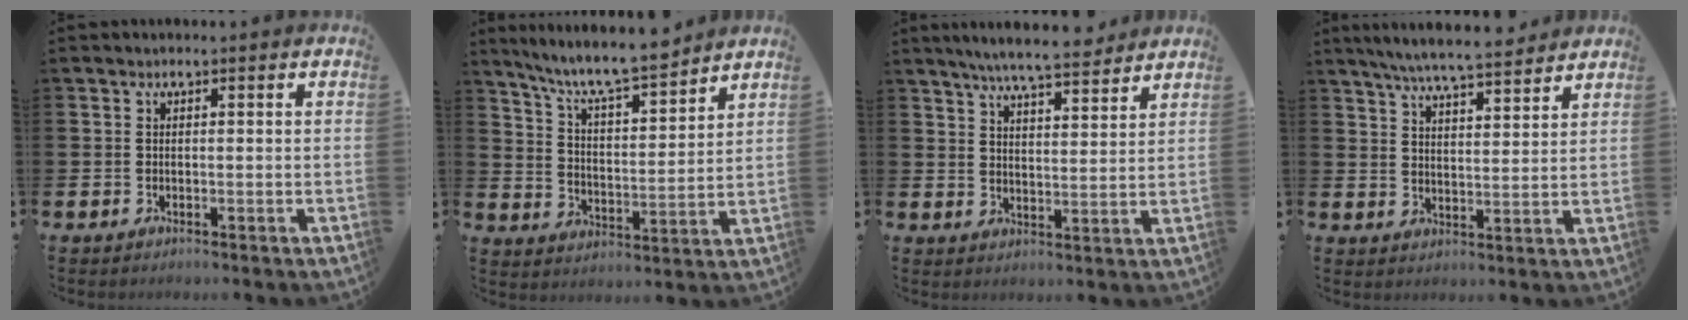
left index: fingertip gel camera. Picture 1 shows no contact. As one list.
[{"total": 8.6, "force": [8.0, 0.8, 3.1], "torque": [-0.089, -0.056, 0.140]}, {"total": 6.6, "force": [6.3, 0.4, 2.0], "torque": [-0.048, -0.033, 0.109]}, {"total": 6.6, "force": [6.2, 0.2, 2.0], "torque": [-0.056, -0.035, 0.109]}]